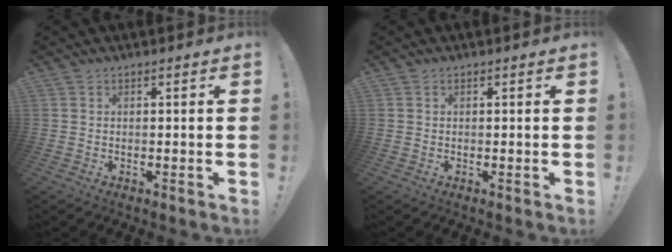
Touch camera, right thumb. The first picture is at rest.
{"total": 0.0}